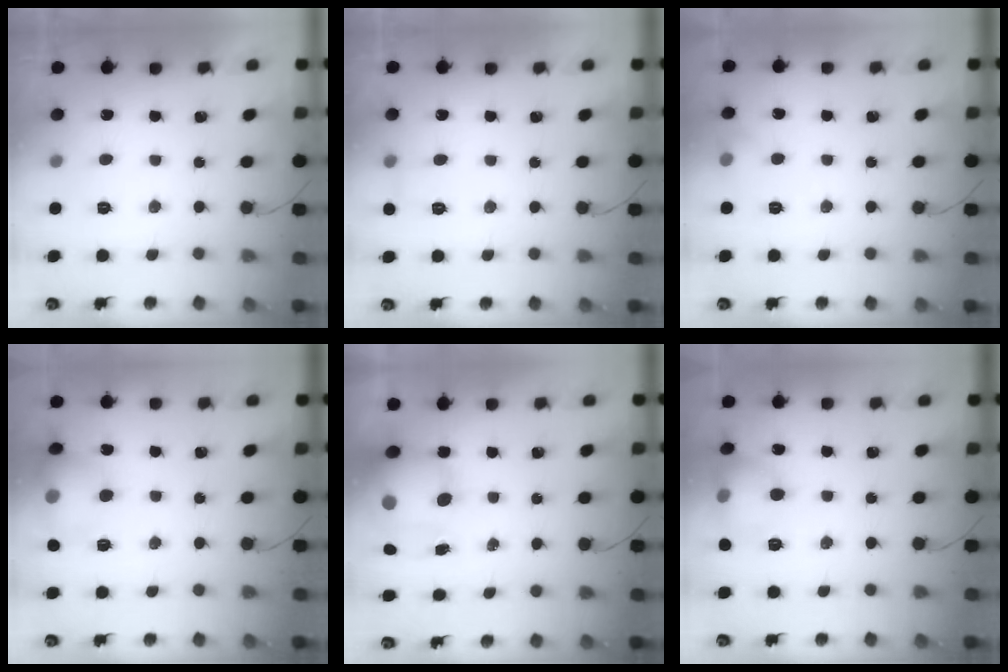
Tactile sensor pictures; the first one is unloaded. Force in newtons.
{"total": 2.6, "press": 2.4, "slide": 1.0}
{"total": 5.3, "press": 5.0, "slide": 1.8}
{"total": 13.0, "press": 12.6, "slide": 3.3}
{"total": 11.1, "press": 10.8, "slide": 2.6}
{"total": 11.4, "press": 11.3, "slide": 1.7}